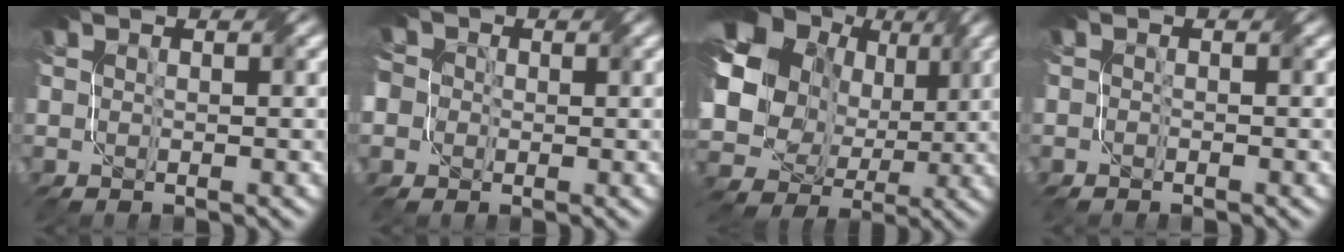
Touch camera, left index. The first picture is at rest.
{"total": 5.0, "force": [-1.5, 4.4, 1.8], "torque": [-0.046, 0.019, -0.038]}
{"total": 15.5, "force": [5.3, 12.5, 7.5], "torque": [-0.189, 0.047, 0.103]}
{"total": 0.6, "force": [-0.5, 0.1, 0.0], "torque": [0.000, -0.001, -0.009]}